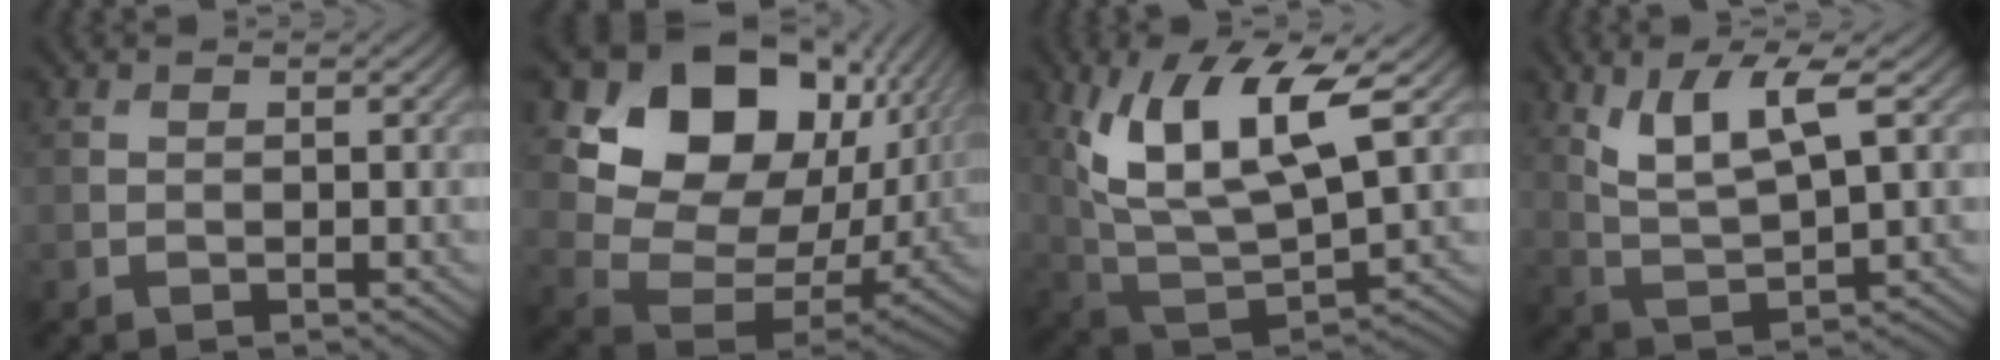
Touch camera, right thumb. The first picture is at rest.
{"total": 17.2, "force": [7.0, 12.2, 10.0], "torque": [-0.185, 0.008, 0.141]}
{"total": 13.9, "force": [5.6, 5.3, 11.6], "torque": [-0.233, -0.003, 0.107]}
{"total": 7.8, "force": [3.5, 2.2, 6.6], "torque": [-0.137, -0.004, 0.074]}